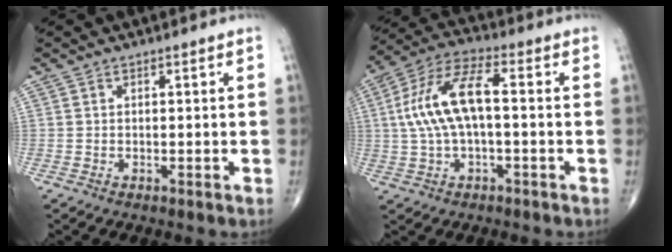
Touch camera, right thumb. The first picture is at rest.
{"total": 12.7, "force": [0.5, 5.4, 11.5], "torque": [-0.243, 0.038, 0.007]}